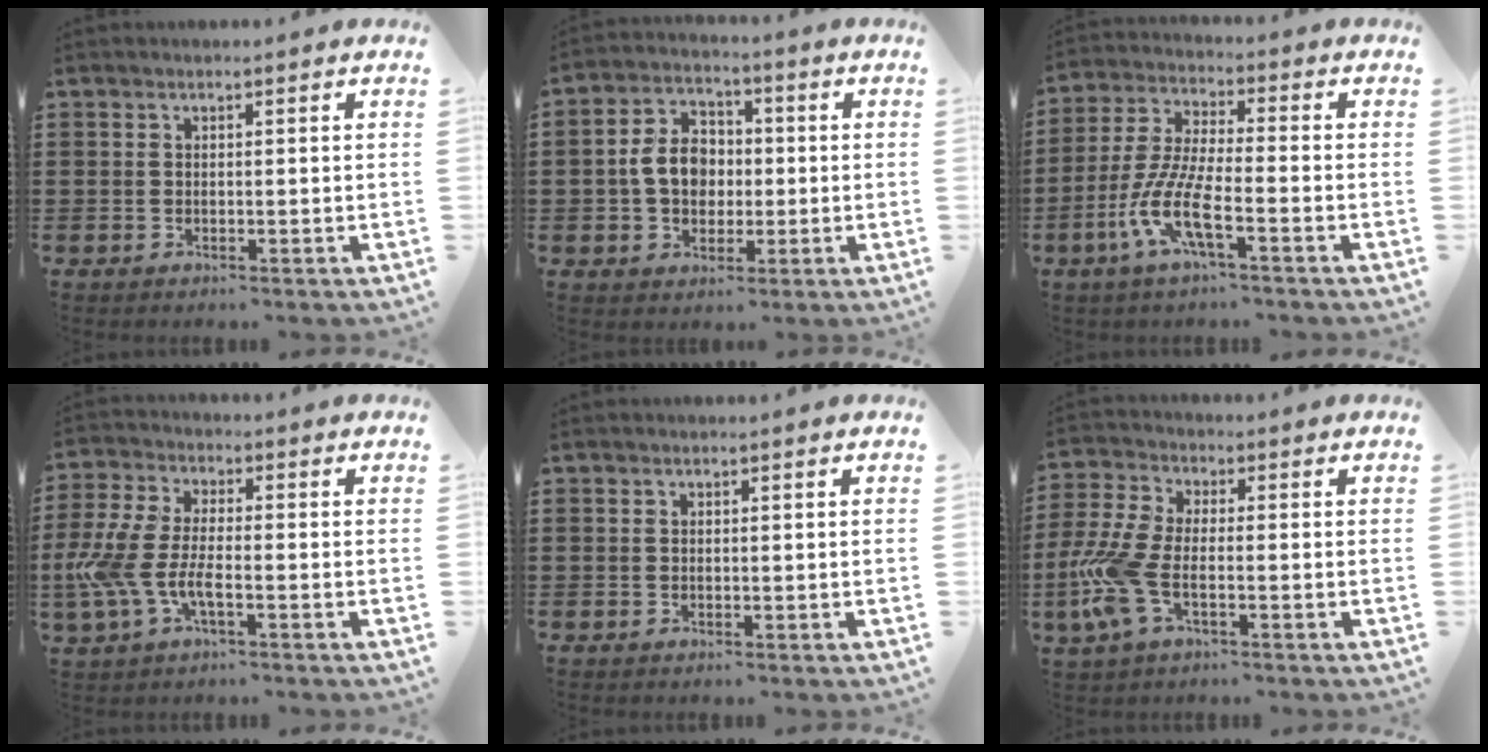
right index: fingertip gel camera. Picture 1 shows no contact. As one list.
[{"total": 7.3, "force": [-0.4, 5.7, 4.6], "torque": [-0.104, 0.010, -0.013]}, {"total": 9.1, "force": [-4.5, 1.7, 7.7], "torque": [-0.189, -0.015, -0.093]}, {"total": 7.6, "force": [-2.6, 3.0, 6.5], "torque": [-0.175, -0.018, -0.058]}, {"total": 0.0}, {"total": 8.2, "force": [-2.6, 3.5, 7.0], "torque": [-0.182, -0.015, -0.052]}]